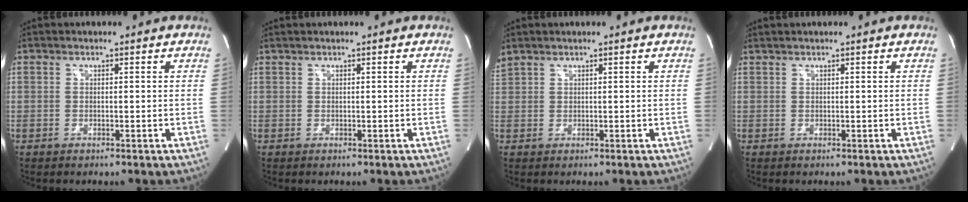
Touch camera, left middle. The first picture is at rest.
{"total": 0.6, "force": [0.6, -0.1, 0.2], "torque": [-0.008, 0.011, 0.016]}
{"total": 1.8, "force": [1.7, 0.2, 0.6], "torque": [-0.029, 0.023, 0.043]}
{"total": 0.9, "force": [0.8, -0.1, 0.3], "torque": [-0.009, 0.012, 0.022]}